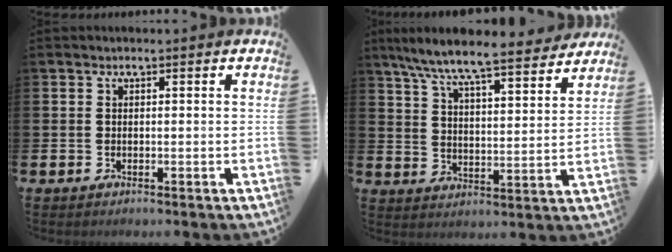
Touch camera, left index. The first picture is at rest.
{"total": 8.5, "force": [7.8, 0.7, 3.2], "torque": [-0.085, -0.060, 0.131]}